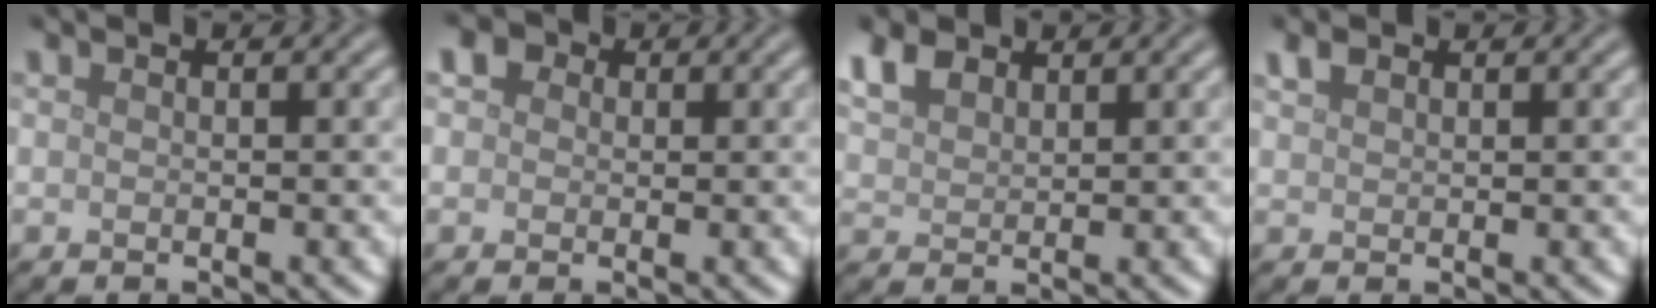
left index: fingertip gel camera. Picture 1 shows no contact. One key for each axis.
{"total": 3.4, "fx": 1.5, "fy": 2.6, "fz": 1.6, "tx": -0.019, "ty": 0.017, "tz": -0.003}
{"total": 3.0, "fx": 2.0, "fy": 1.8, "fz": 1.4, "tx": -0.040, "ty": 0.007, "tz": 0.044}
{"total": 1.3, "fx": 0.9, "fy": 0.7, "fz": 0.5, "tx": -0.011, "ty": 0.005, "tz": 0.019}